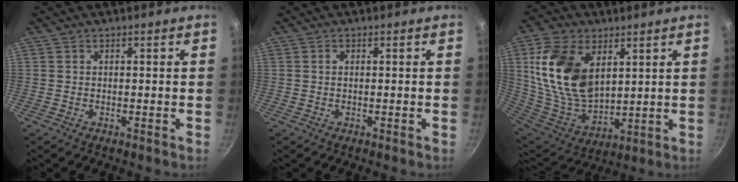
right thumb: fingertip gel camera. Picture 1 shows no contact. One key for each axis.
{"total": 0.7, "fx": 0.1, "fy": 0.5, "fz": 0.4, "tx": -0.006, "ty": 0.004, "tz": 0.001}
{"total": 19.9, "fx": 6.1, "fy": 12.4, "fz": 14.3, "tx": -0.252, "ty": -0.033, "tz": 0.130}